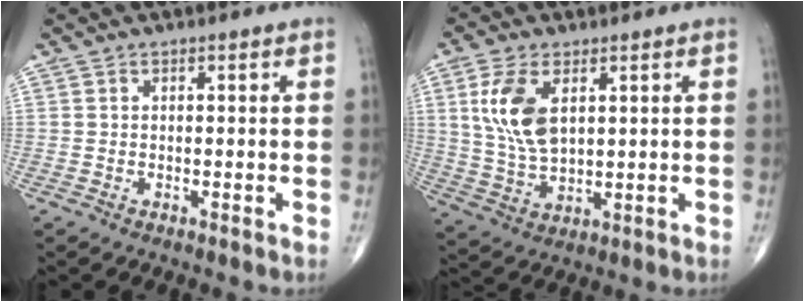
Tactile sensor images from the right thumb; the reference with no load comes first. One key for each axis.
{"total": 10.4, "fx": 3.2, "fy": 5.5, "fz": 8.2, "tx": -0.164, "ty": -0.011, "tz": 0.068}